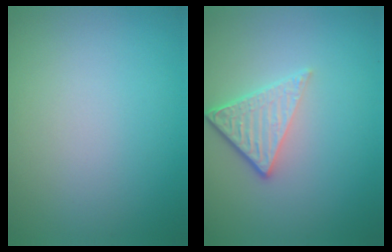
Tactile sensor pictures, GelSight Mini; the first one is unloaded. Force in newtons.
{"total": 3.7, "press": 2.7, "slide": 2.6}